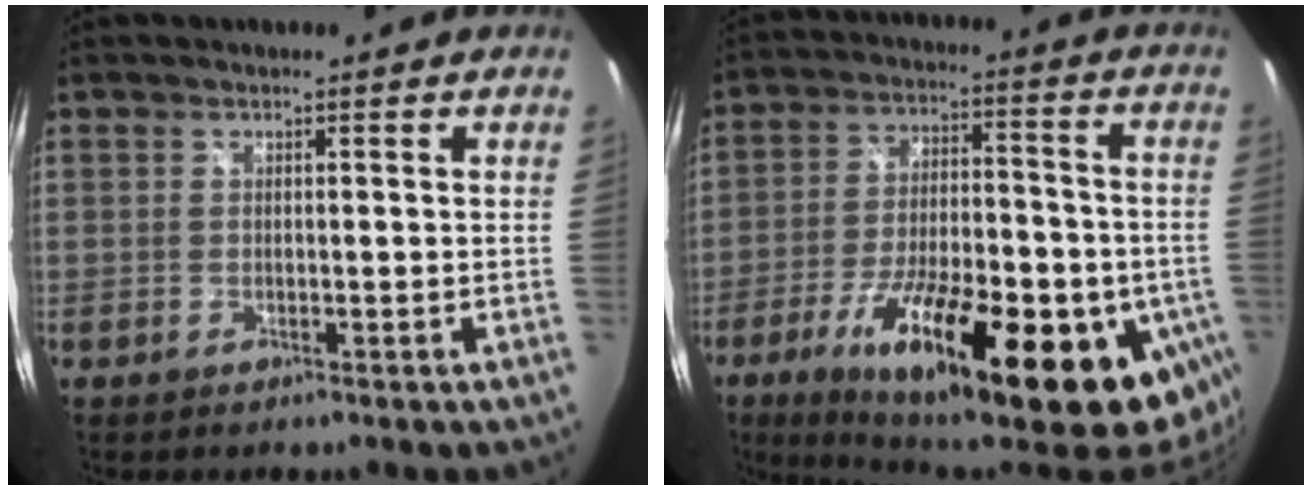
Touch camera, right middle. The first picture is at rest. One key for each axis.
{"total": 28.5, "fx": -13.9, "fy": 8.7, "fz": 23.3, "tx": -0.361, "ty": -0.039, "tz": -0.207}